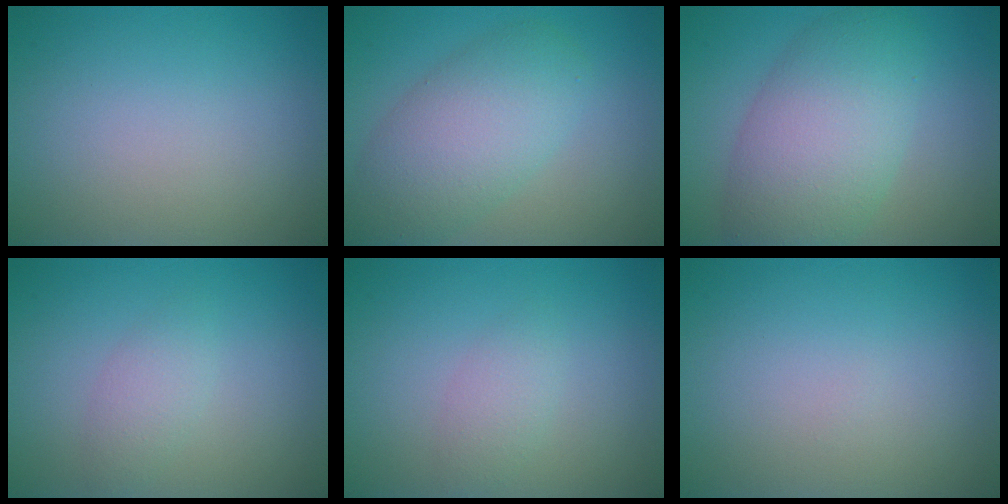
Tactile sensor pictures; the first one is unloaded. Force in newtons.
{"total": 6.3, "press": 6.3, "slide": 0.3}
{"total": 7.7, "press": 7.7, "slide": 0.3}
{"total": 1.7, "press": 1.7, "slide": 0.1}
{"total": 1.6, "press": 1.6, "slide": 0.1}
{"total": 0.0}